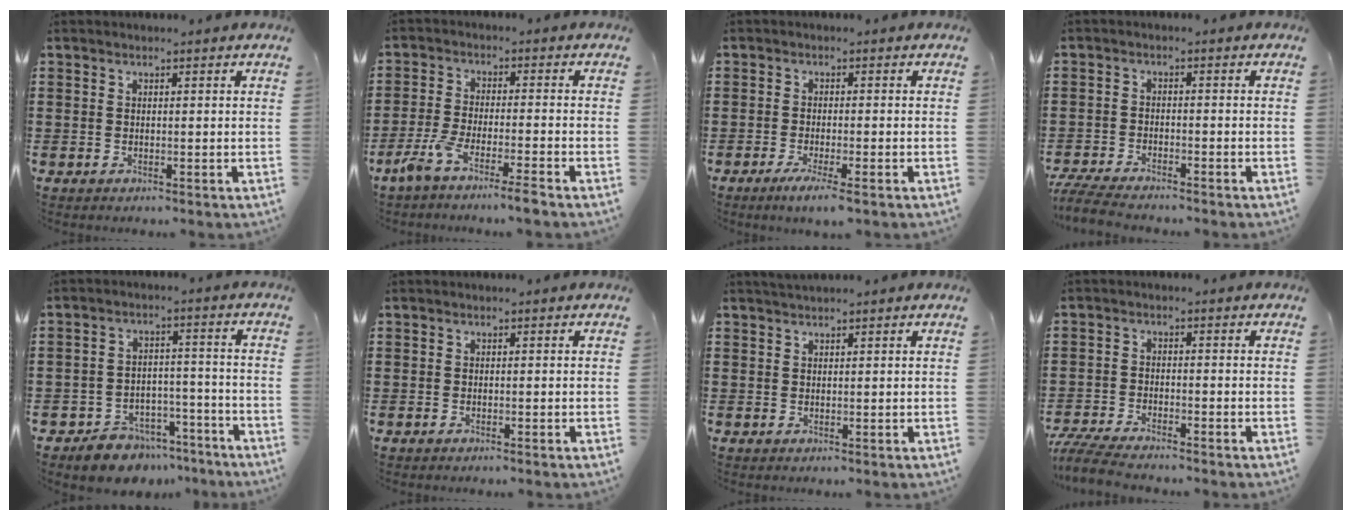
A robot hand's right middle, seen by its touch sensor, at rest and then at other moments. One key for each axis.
{"total": 5.7, "fx": -4.6, "fy": -0.3, "fz": 3.3, "tx": -0.073, "ty": -0.017, "tz": -0.090}
{"total": 2.9, "fx": -1.9, "fy": -0.2, "fz": 2.2, "tx": -0.044, "ty": -0.008, "tz": -0.034}
{"total": 4.5, "fx": -4.3, "fy": 0.3, "fz": 1.2, "tx": -0.040, "ty": -0.009, "tz": -0.089}
{"total": 6.2, "fx": -5.8, "fy": 2.0, "fz": 0.4, "tx": -0.005, "ty": 0.027, "tz": -0.114}
{"total": 0.0}
{"total": 1.3, "fx": 1.1, "fy": -0.1, "fz": 0.5, "tx": -0.012, "ty": 0.000, "tz": 0.021}
{"total": 5.1, "fx": -4.8, "fy": 0.3, "fz": 1.5, "tx": -0.044, "ty": -0.008, "tz": -0.098}